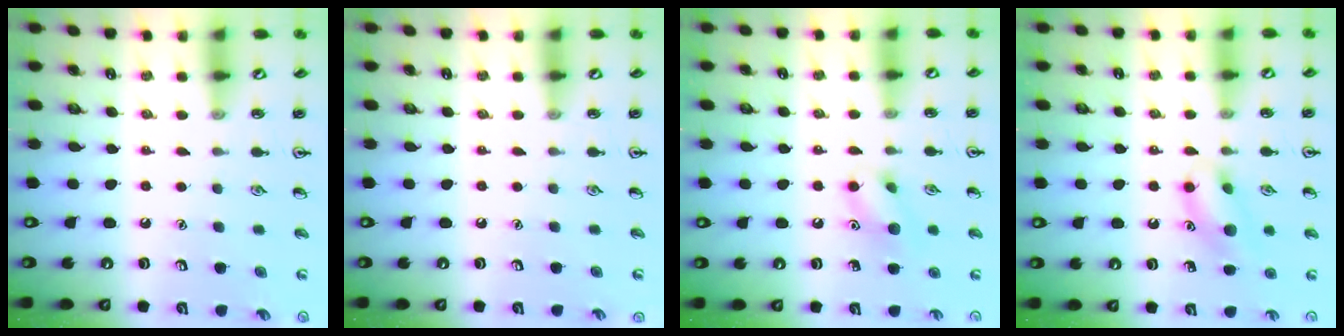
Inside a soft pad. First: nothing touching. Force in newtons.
{"total": 0.0}
{"total": 9.0, "press": 8.9, "slide": 0.6}
{"total": 11.5, "press": 11.4, "slide": 0.7}